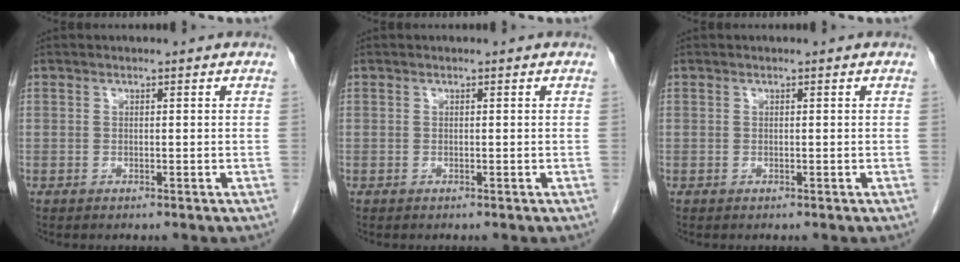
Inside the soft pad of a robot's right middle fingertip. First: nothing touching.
{"total": 0.0}
{"total": 0.0}